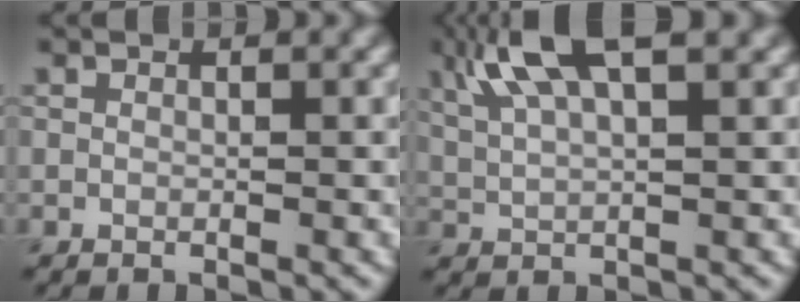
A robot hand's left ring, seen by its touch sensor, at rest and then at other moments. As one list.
[{"total": 6.8, "force": [3.9, 2.0, 5.2], "torque": [-0.103, 0.021, 0.069]}]